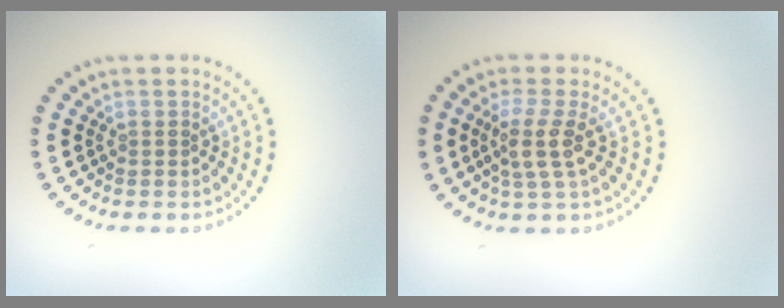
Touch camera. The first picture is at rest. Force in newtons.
{"total": 3.0, "press": 2.3, "slide": 1.8}